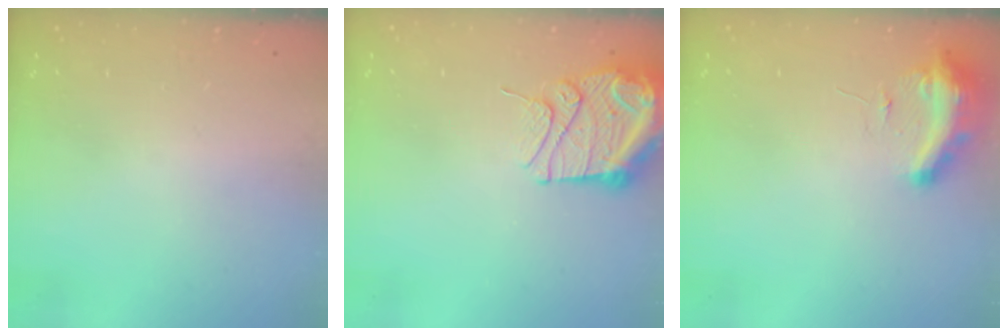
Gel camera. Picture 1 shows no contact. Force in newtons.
{"total": 13.1, "press": 13.1, "slide": 1.5}
{"total": 9.4, "press": 9.3, "slide": 1.3}